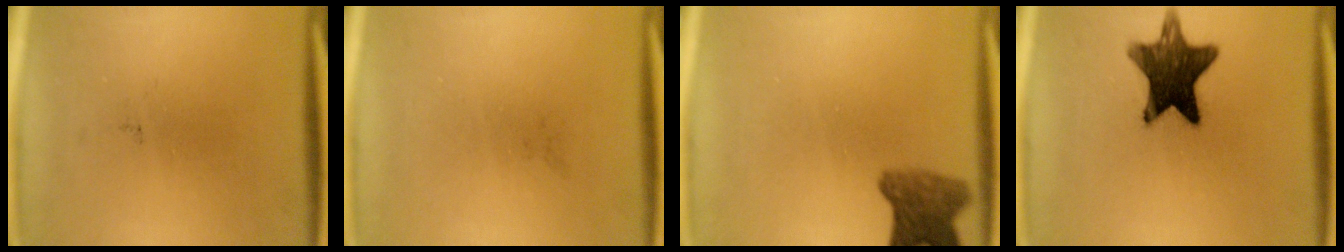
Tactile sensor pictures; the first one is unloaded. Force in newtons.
{"total": 0.0}
{"total": 5.6}
{"total": 13.3}